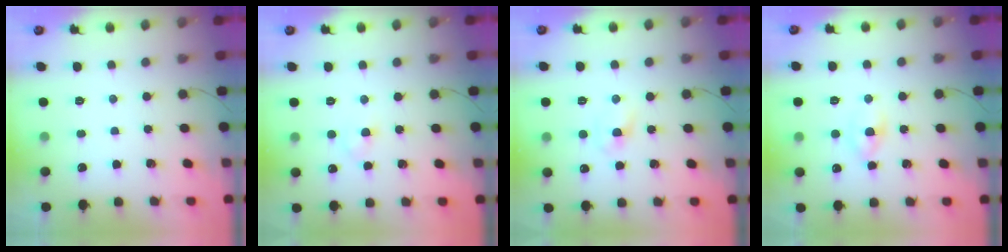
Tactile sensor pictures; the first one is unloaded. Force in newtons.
{"total": 2.4, "press": 2.1, "slide": 1.2}
{"total": 3.0, "press": 2.7, "slide": 1.2}
{"total": 2.4, "press": 2.1, "slide": 1.2}